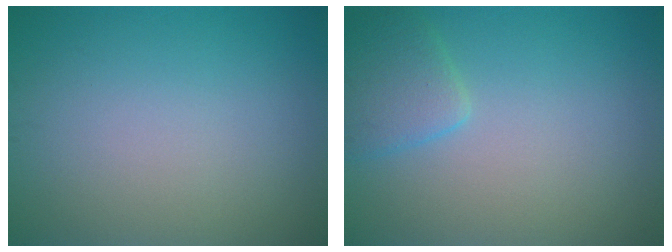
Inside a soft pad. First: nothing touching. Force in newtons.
{"total": 2.6, "press": 2.6, "slide": 0.2}